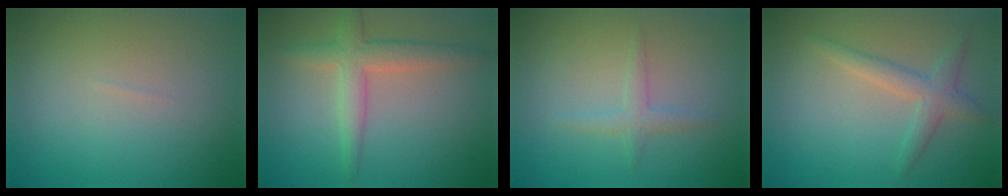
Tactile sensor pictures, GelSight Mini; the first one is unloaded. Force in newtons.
{"total": 3.9, "press": 3.9, "slide": 0.2}
{"total": 1.5, "press": 1.5, "slide": 0.0}
{"total": 2.5, "press": 2.5, "slide": 0.1}